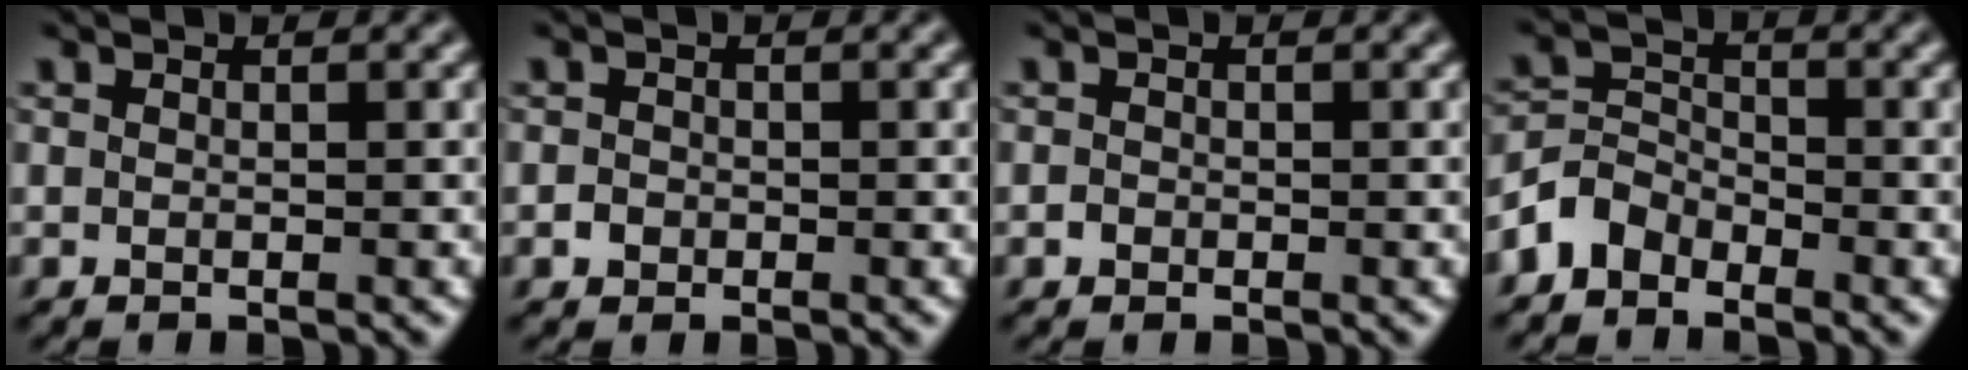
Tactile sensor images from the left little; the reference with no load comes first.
{"total": 0.9, "force": [-0.4, 0.8, 0.2], "torque": [0.004, -0.002, -0.008]}
{"total": 0.6, "force": [-0.3, 0.5, 0.1], "torque": [0.001, -0.002, -0.009]}
{"total": 2.9, "force": [-2.3, 1.7, 0.5], "torque": [-0.013, 0.010, -0.055]}